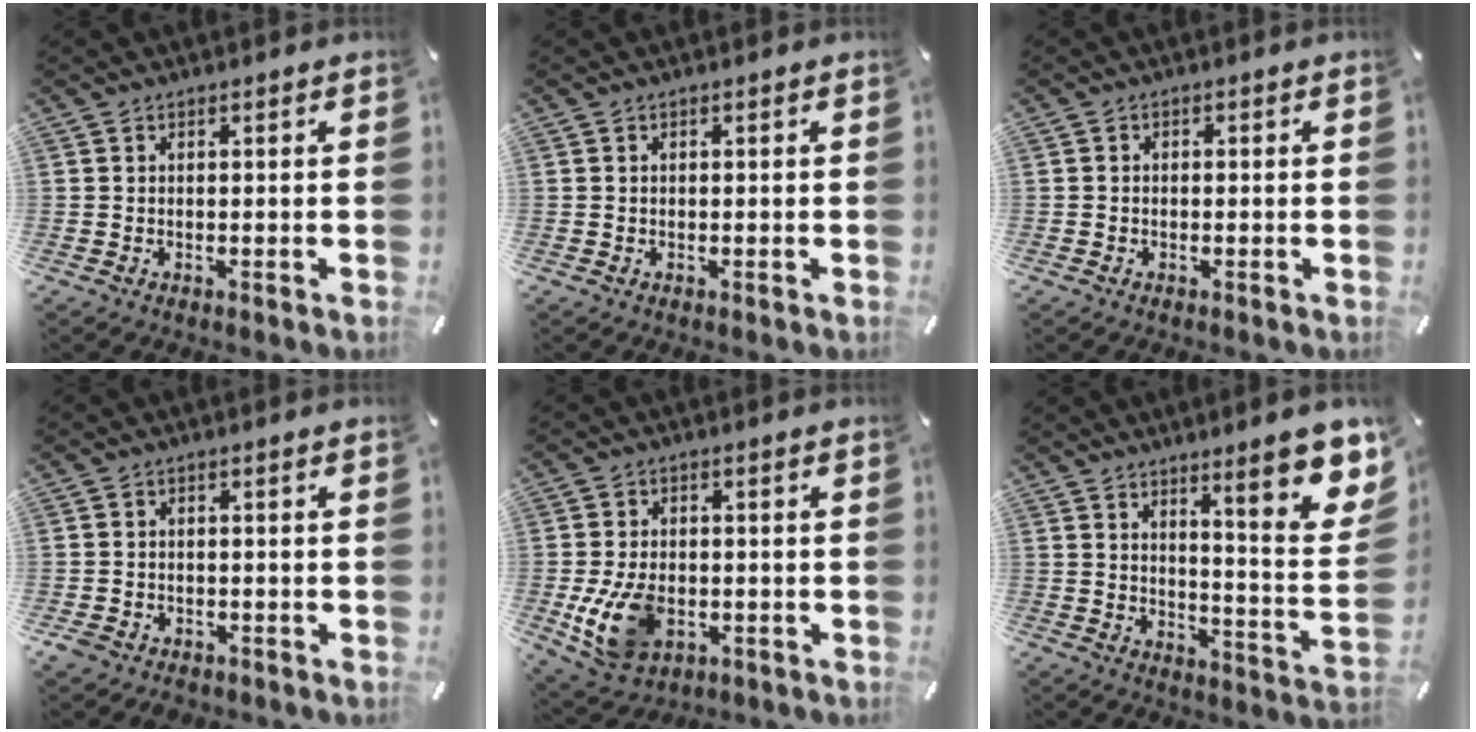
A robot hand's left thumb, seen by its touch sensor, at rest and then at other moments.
{"total": 0.0}
{"total": 0.9, "force": [-0.5, 0.7, 0.3], "torque": [-0.004, 0.004, -0.012]}
{"total": 2.5, "force": [-1.7, 1.7, 0.7], "torque": [-0.016, 0.007, -0.036]}
{"total": 11.2, "force": [-2.6, 7.9, 7.6], "torque": [-0.161, 0.004, -0.043]}
{"total": 13.8, "force": [8.9, 2.8, 10.2], "torque": [-0.138, -0.068, 0.141]}